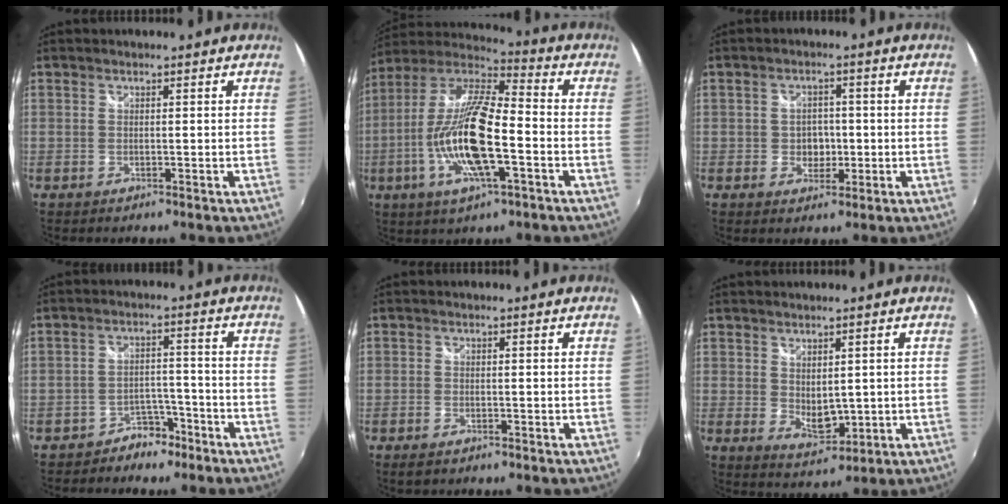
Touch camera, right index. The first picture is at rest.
{"total": 18.5, "force": [-5.3, 4.6, 17.1], "torque": [-0.335, -0.012, -0.106]}
{"total": 3.9, "force": [-0.6, 3.4, 1.7], "torque": [-0.027, 0.005, -0.008]}
{"total": 5.4, "force": [-4.2, 3.2, 1.1], "torque": [-0.025, 0.019, -0.063]}
{"total": 2.1, "force": [-1.5, 1.1, 1.0], "torque": [-0.025, -0.005, -0.029]}
{"total": 4.8, "force": [1.0, 3.2, 3.4], "torque": [-0.052, -0.008, 0.026]}